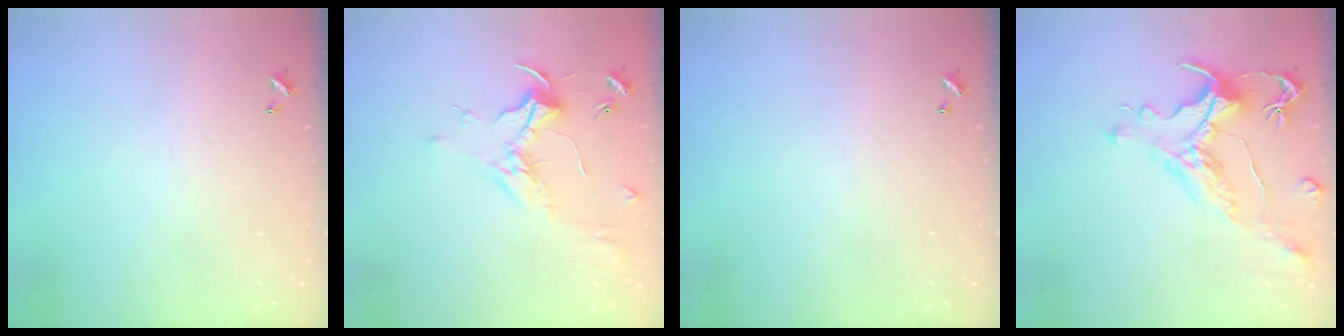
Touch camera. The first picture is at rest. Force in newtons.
{"total": 1.8, "press": 1.6, "slide": 0.9}
{"total": 0.0}
{"total": 1.4, "press": 0.2, "slide": 1.4}